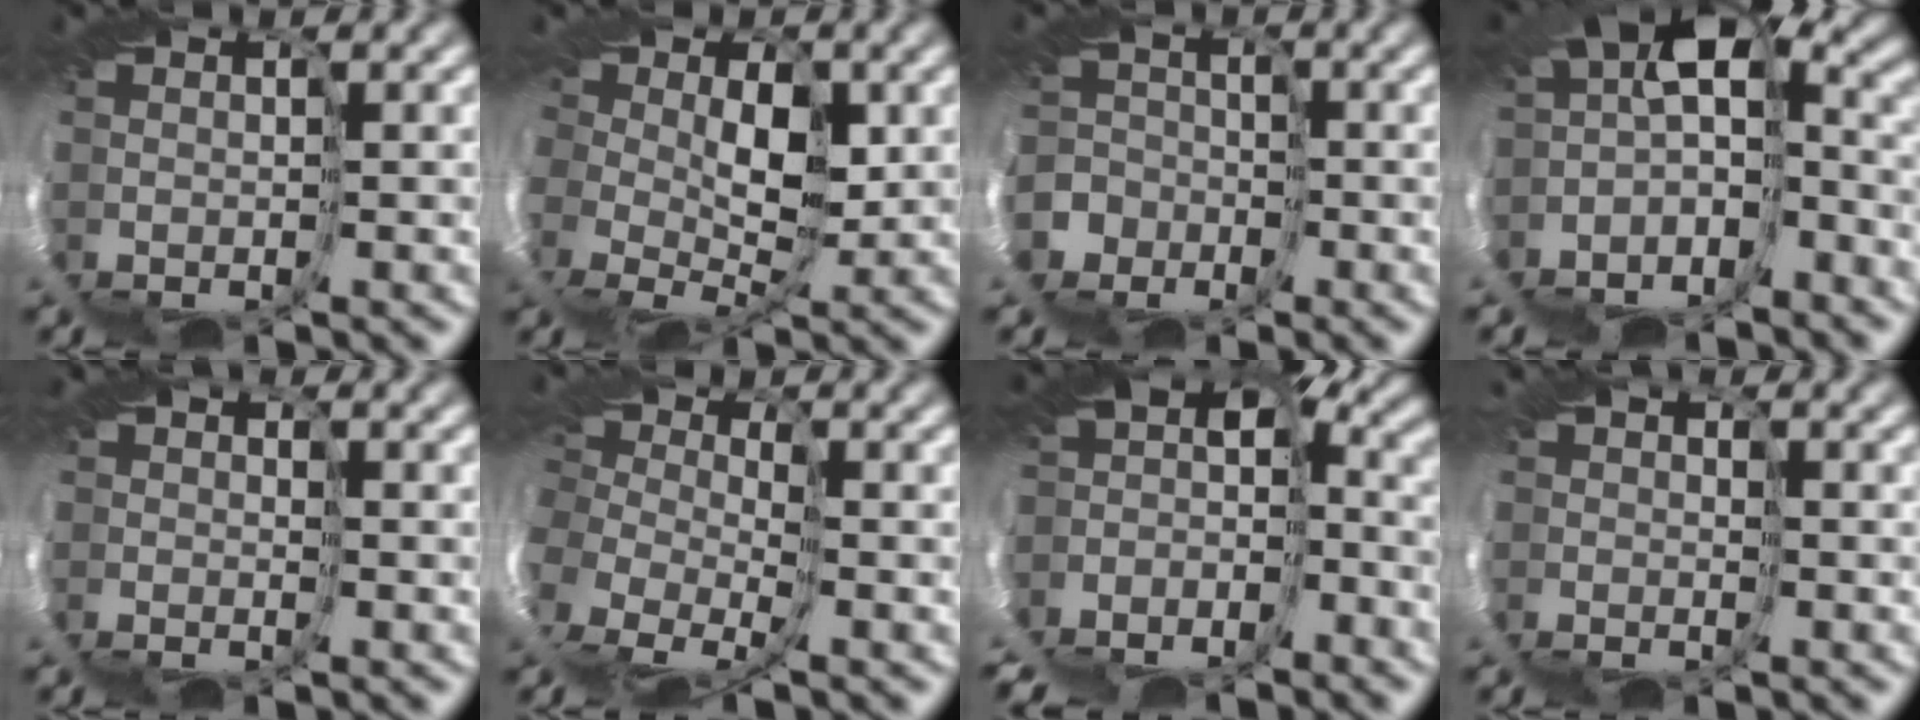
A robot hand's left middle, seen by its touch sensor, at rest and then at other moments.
{"total": 5.3, "force": [1.4, 3.4, 3.8], "torque": [-0.057, -0.007, 0.031]}
{"total": 6.0, "force": [-4.0, 4.1, -1.9], "torque": [0.019, -0.026, -0.084]}
{"total": 6.0, "force": [-3.0, 2.2, 4.7], "torque": [-0.100, -0.019, -0.026]}
{"total": 1.0, "force": [-0.7, 0.7, 0.3], "torque": [0.011, 0.003, -0.011]}
{"total": 4.2, "force": [-0.8, 2.7, 3.0], "torque": [-0.059, -0.009, -0.004]}
{"total": 6.5, "force": [-5.6, 2.3, 2.5], "torque": [-0.063, -0.026, -0.050]}
{"total": 1.1, "force": [-0.8, -0.5, -0.6], "torque": [0.027, 0.000, -0.012]}